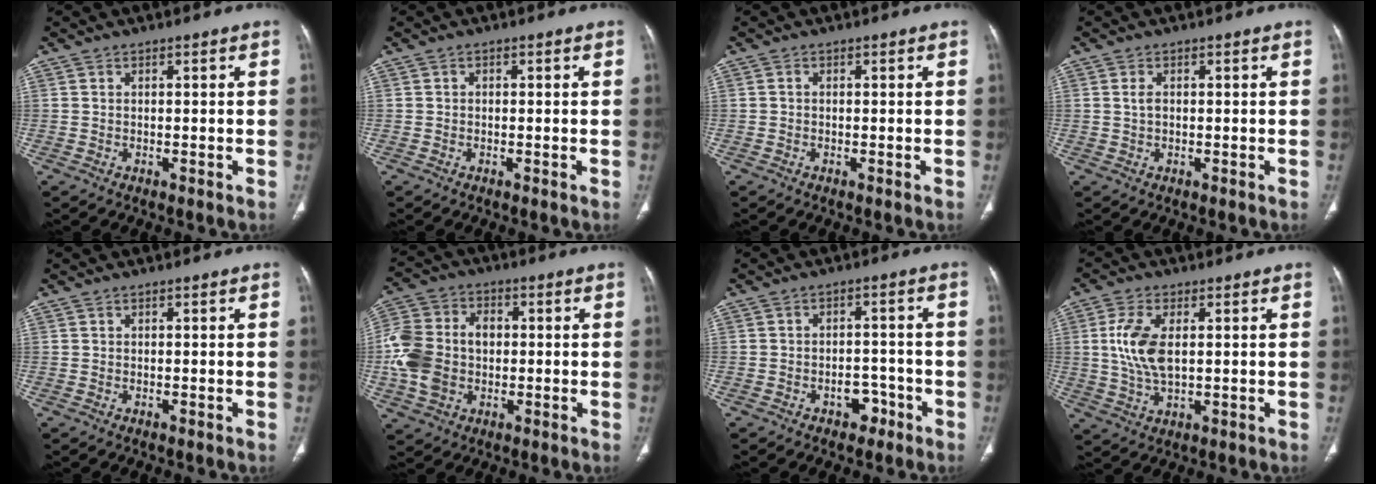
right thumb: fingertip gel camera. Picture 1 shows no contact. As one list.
[{"total": 0.0}, {"total": 0.0}, {"total": 1.6, "force": [0.2, 0.9, 1.3], "torque": [-0.027, -0.001, 0.005]}, {"total": 0.0}, {"total": 13.7, "force": [-0.7, 10.3, 9.0], "torque": [-0.173, 0.025, -0.015]}, {"total": 4.1, "force": [-2.5, 2.7, 1.7], "torque": [-0.004, 0.029, -0.030]}, {"total": 8.8, "force": [1.3, 4.4, 7.6], "torque": [-0.168, -0.008, 0.029]}]